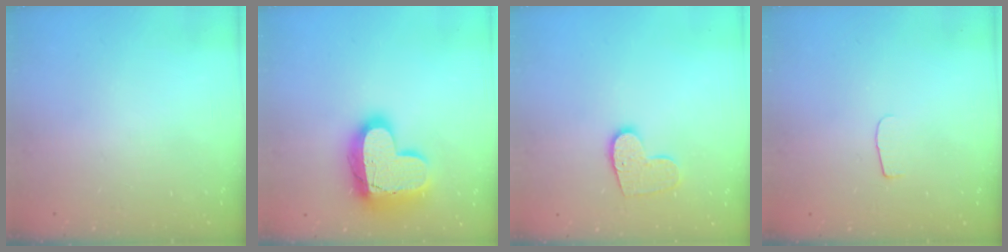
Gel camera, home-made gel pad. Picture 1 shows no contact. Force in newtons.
{"total": 17.8, "press": 17.8, "slide": 1.5}
{"total": 10.0, "press": 10.0, "slide": 0.6}
{"total": 4.5, "press": 4.4, "slide": 0.5}